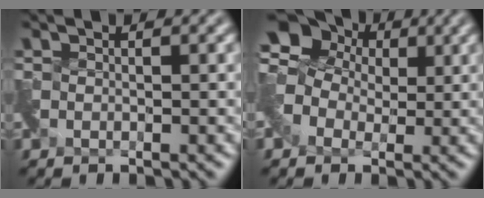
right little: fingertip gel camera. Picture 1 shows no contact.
{"total": 7.1, "force": [2.1, 5.6, 3.7], "torque": [-0.071, 0.035, 0.014]}